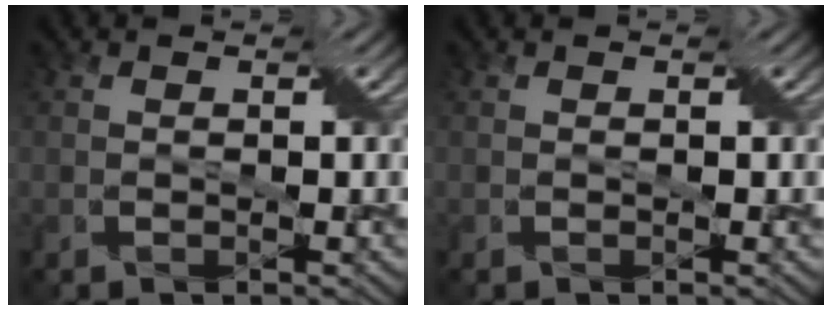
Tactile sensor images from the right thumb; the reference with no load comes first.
{"total": 0.0}